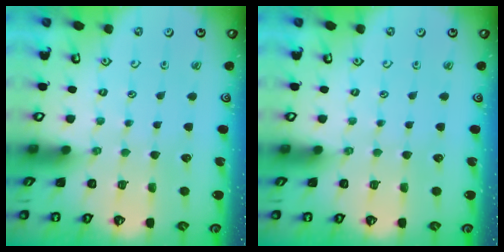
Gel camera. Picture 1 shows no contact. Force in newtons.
{"total": 0.0}